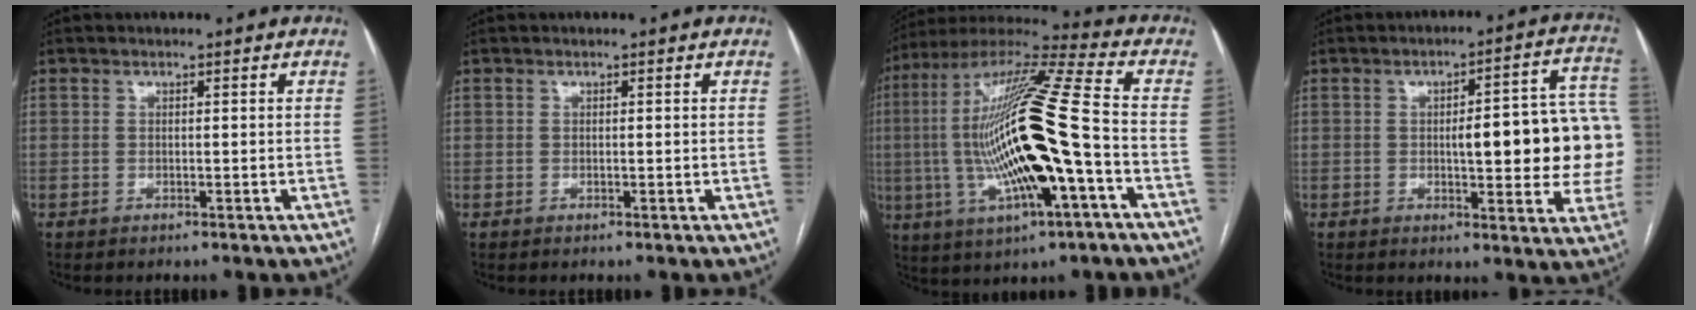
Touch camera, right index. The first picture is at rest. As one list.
[{"total": 0.0}, {"total": 23.4, "force": [-3.3, 2.6, 23.0], "torque": [-0.482, -0.005, -0.063]}, {"total": 16.8, "force": [-0.1, 4.1, 16.3], "torque": [-0.158, 0.037, 0.006]}]